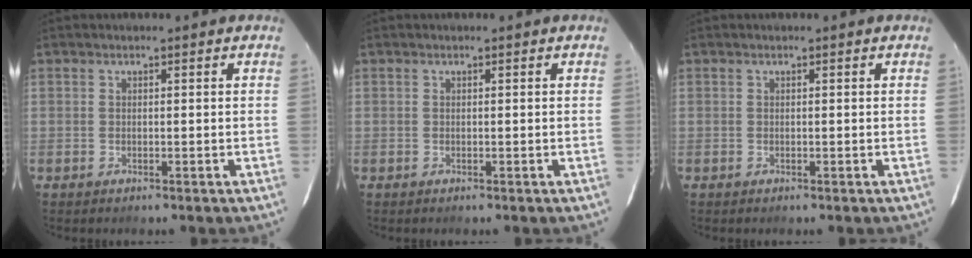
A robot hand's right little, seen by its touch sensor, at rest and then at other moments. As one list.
[{"total": 0.0}, {"total": 0.0}]